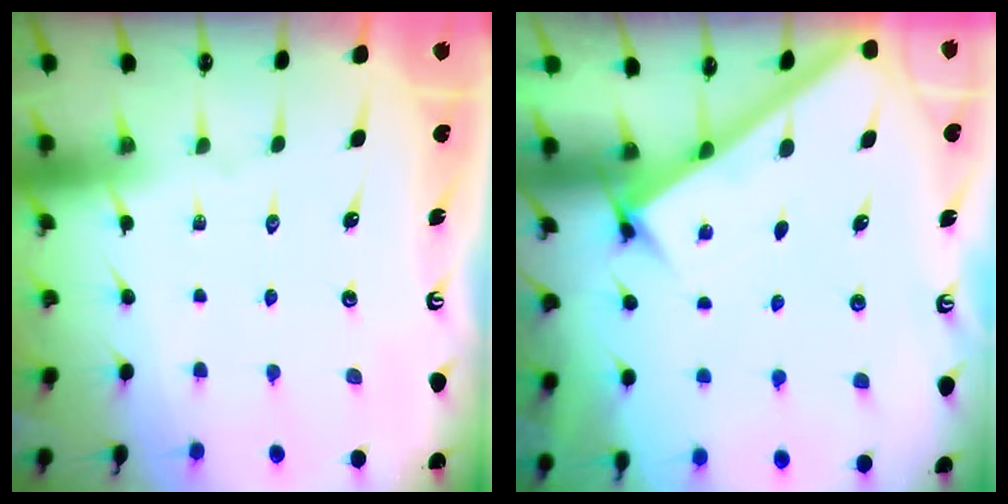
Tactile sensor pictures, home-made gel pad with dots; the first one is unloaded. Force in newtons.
{"total": 2.7, "press": 2.7, "slide": 0.3}